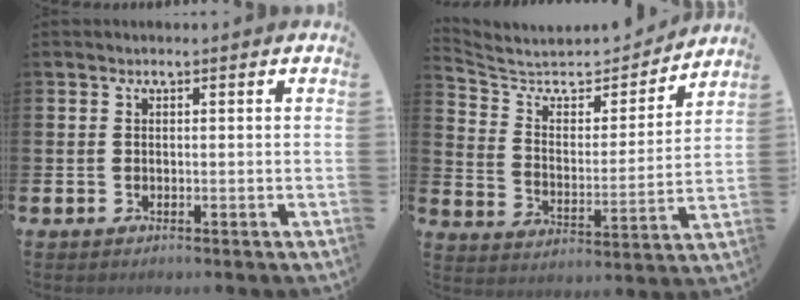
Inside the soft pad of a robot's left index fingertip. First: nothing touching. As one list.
[{"total": 6.6, "force": [5.8, 2.6, 1.8], "torque": [-0.067, -0.051, 0.092]}]